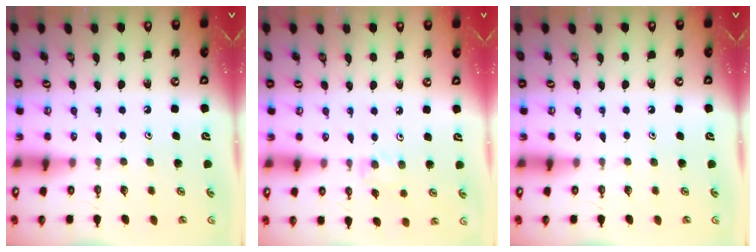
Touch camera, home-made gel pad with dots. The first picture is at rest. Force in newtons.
{"total": 2.6, "press": 2.6, "slide": 0.4}
{"total": 0.0}